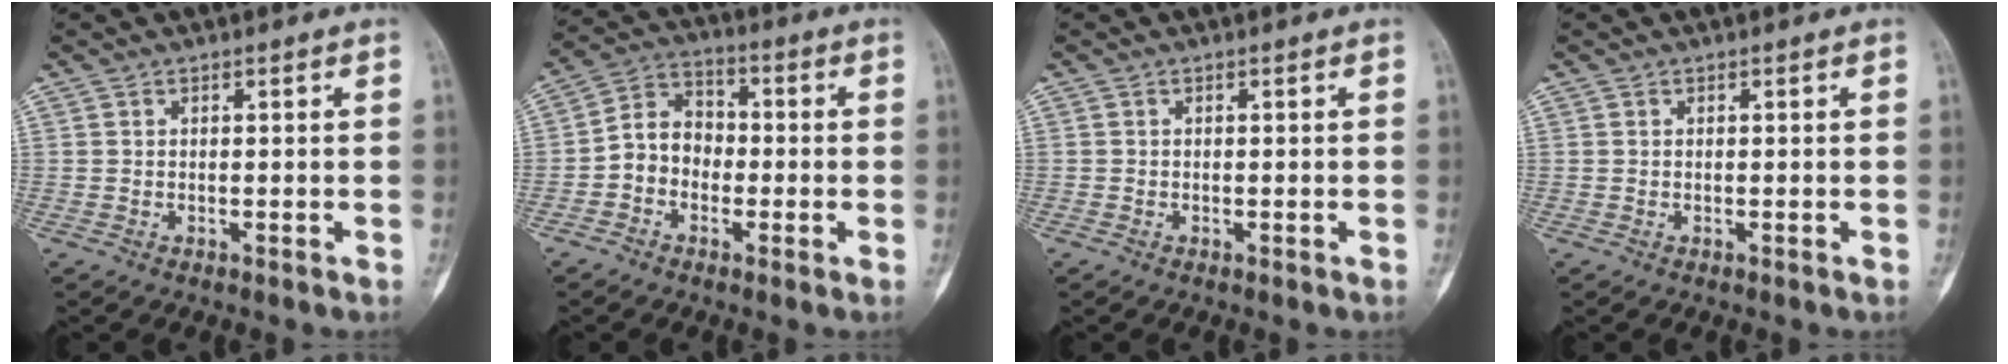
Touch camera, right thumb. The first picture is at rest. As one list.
[{"total": 7.6, "force": [-1.6, 6.3, 3.9], "torque": [-0.042, 0.035, -0.048]}, {"total": 0.0}, {"total": 0.0}]